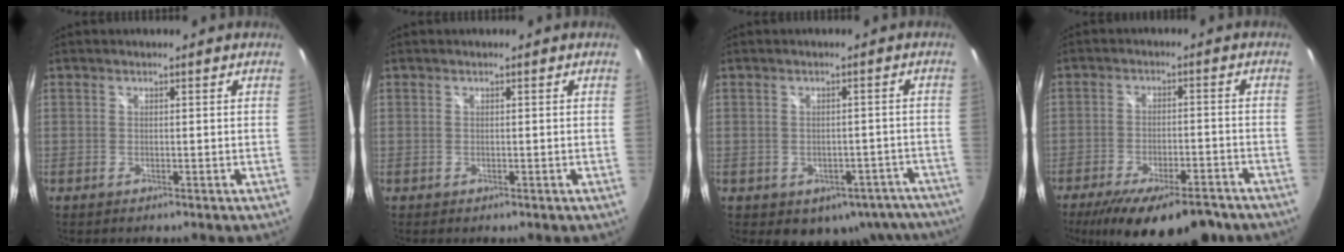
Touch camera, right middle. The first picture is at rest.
{"total": 0.0}
{"total": 11.7, "force": [-8.0, 7.5, 4.1], "torque": [-0.076, 0.015, -0.065]}
{"total": 16.9, "force": [-12.9, 5.0, 9.7], "torque": [-0.182, -0.035, -0.185]}